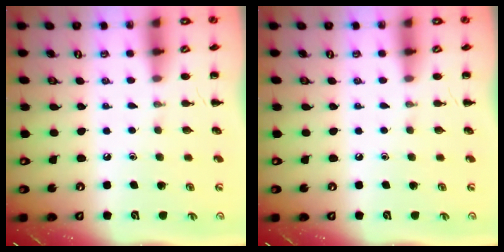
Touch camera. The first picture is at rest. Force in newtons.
{"total": 0.0}